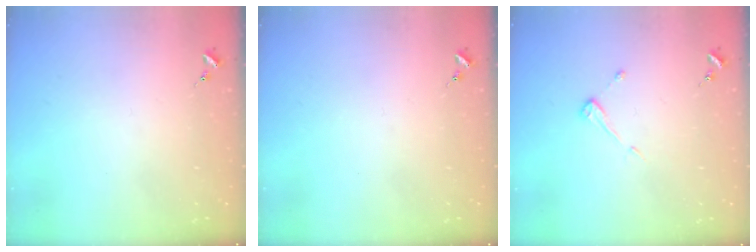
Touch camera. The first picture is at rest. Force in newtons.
{"total": 0.0}
{"total": 3.9, "press": 3.9, "slide": 0.4}